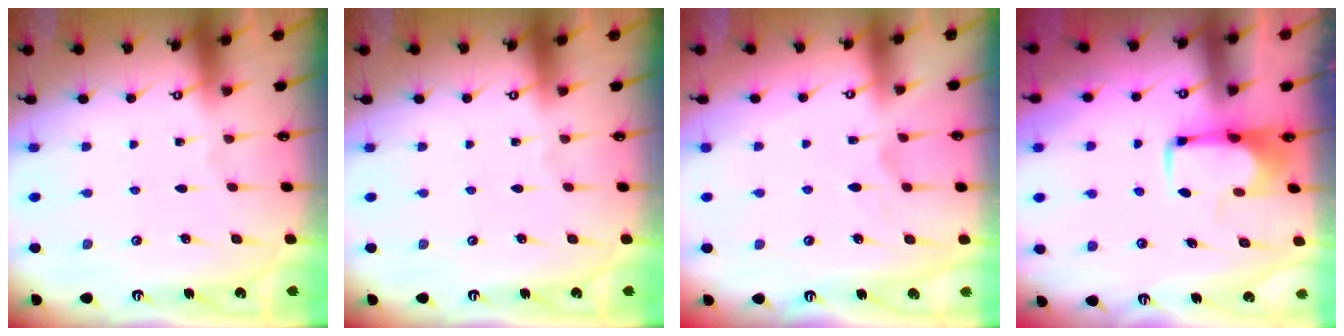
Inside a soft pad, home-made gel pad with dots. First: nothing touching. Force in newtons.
{"total": 0.0}
{"total": 1.6, "press": 1.1, "slide": 1.2}
{"total": 1.8, "press": 1.7, "slide": 0.4}